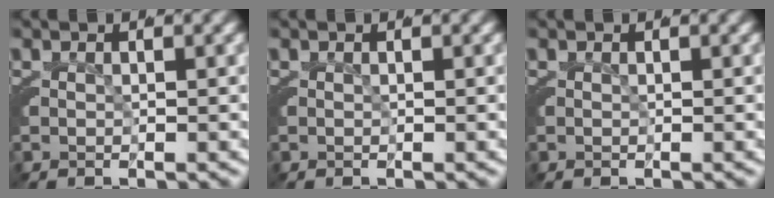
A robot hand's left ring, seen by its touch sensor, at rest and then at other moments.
{"total": 0.0}
{"total": 0.0}